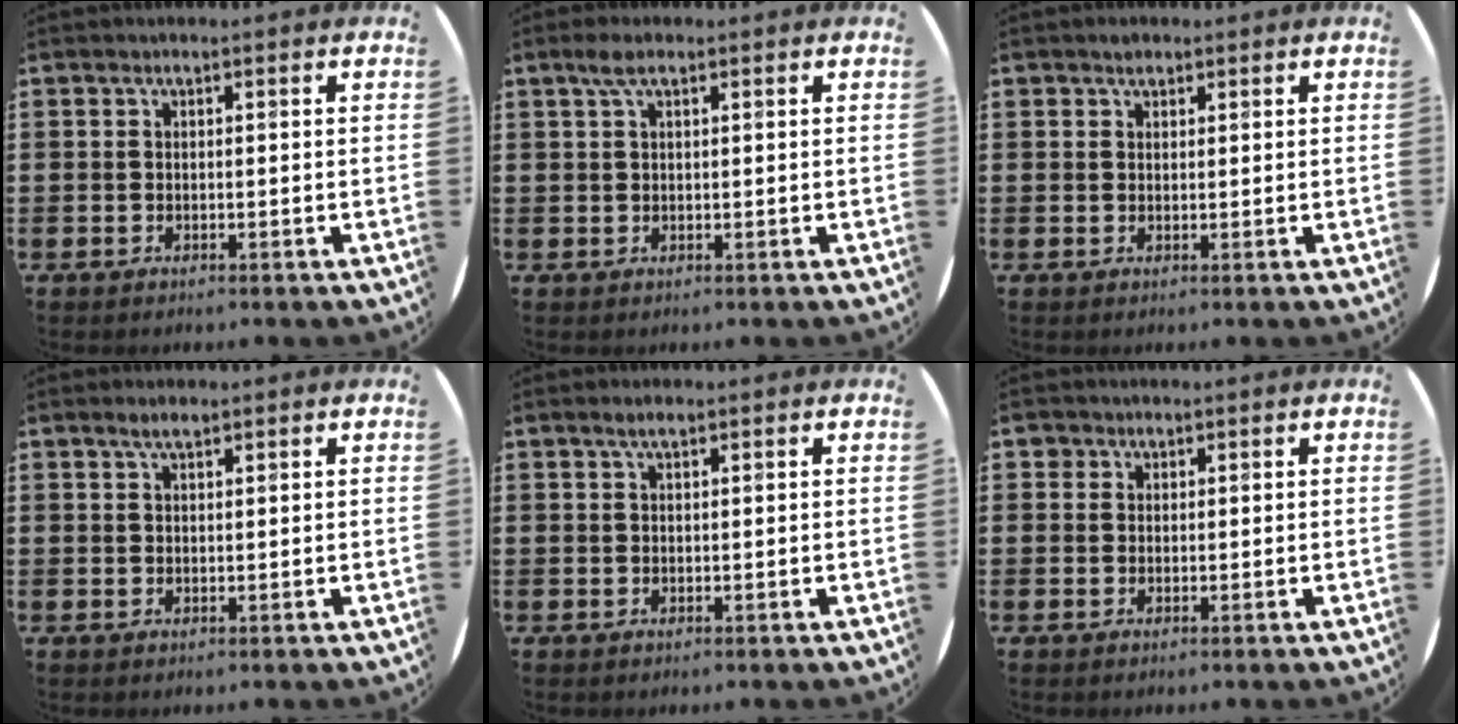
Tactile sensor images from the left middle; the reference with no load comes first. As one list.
[{"total": 2.3, "force": [1.2, 0.8, 1.7], "torque": [-0.037, 0.006, 0.021]}, {"total": 1.1, "force": [0.9, 0.6, 0.2], "torque": [0.002, -0.001, 0.016]}, {"total": 1.9, "force": [1.4, 0.5, 1.1], "torque": [-0.023, 0.004, 0.025]}, {"total": 1.3, "force": [0.9, 0.3, 1.0], "torque": [-0.019, 0.003, 0.015]}, {"total": 1.2, "force": [0.9, 0.8, 0.1], "torque": [0.004, -0.001, 0.016]}]